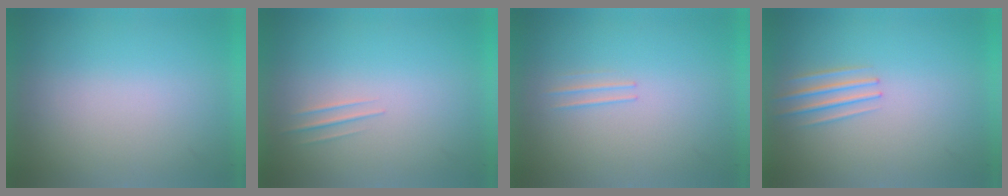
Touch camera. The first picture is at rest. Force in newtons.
{"total": 1.2}
{"total": 1.2}
{"total": 1.9}